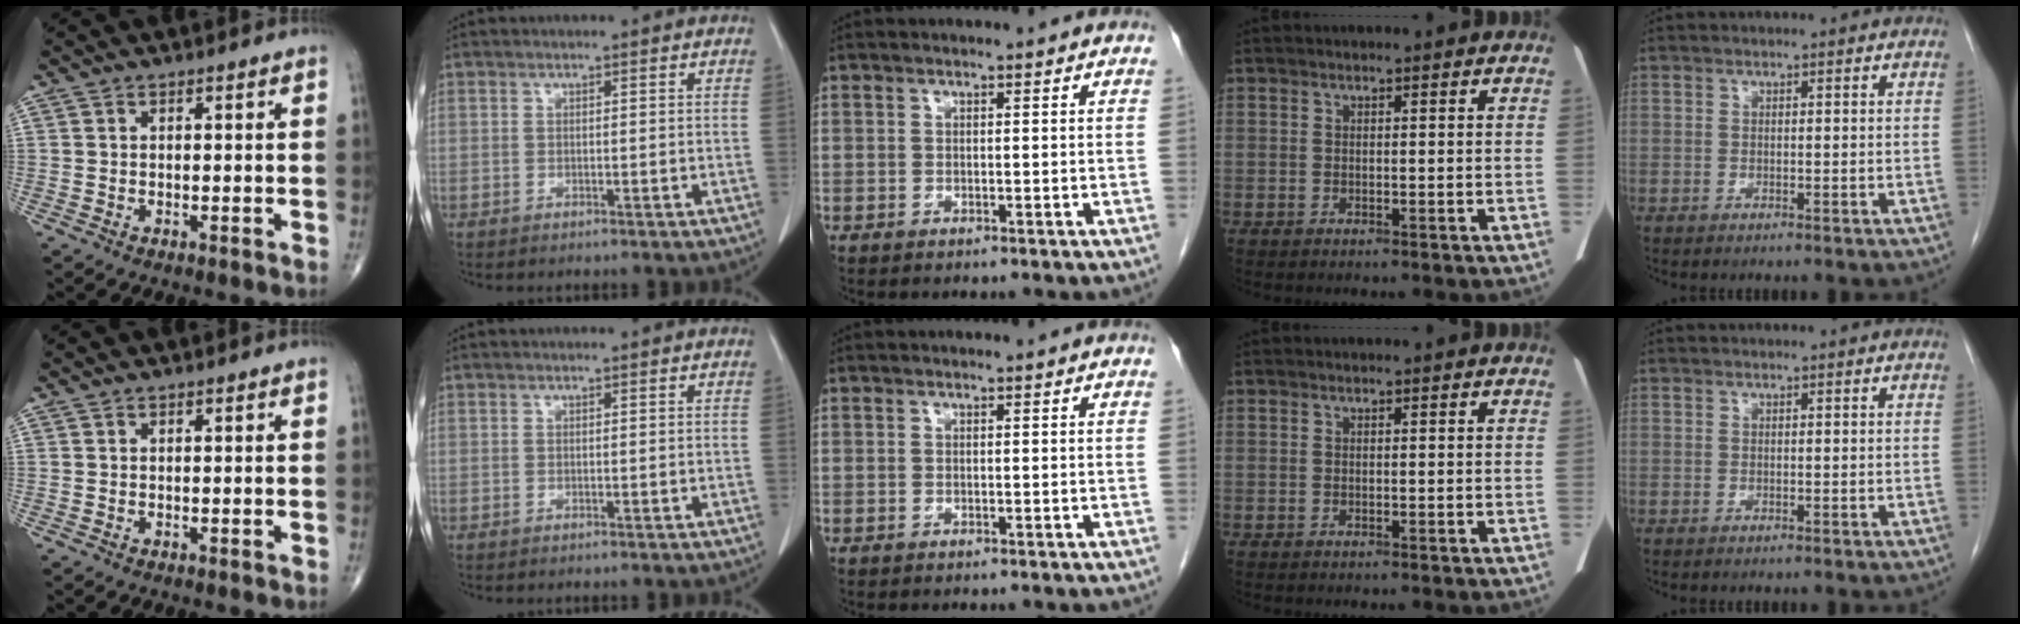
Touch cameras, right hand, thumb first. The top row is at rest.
{}